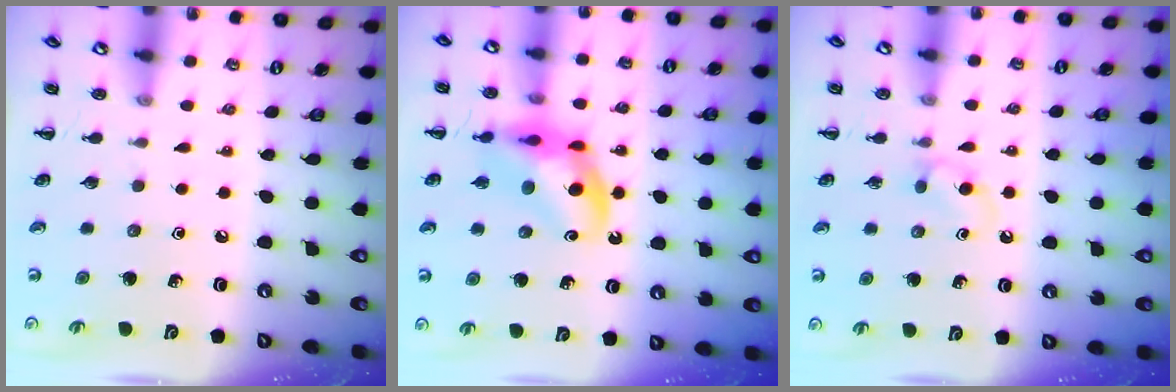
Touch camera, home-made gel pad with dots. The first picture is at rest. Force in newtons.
{"total": 11.3, "press": 10.8, "slide": 3.2}
{"total": 3.7, "press": 3.4, "slide": 1.6}